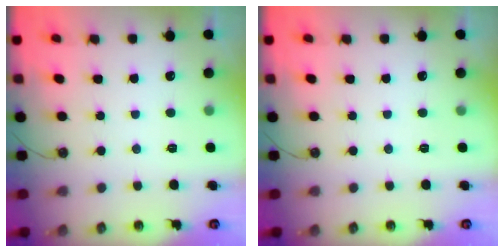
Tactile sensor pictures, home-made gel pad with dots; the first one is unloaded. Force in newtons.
{"total": 0.0}